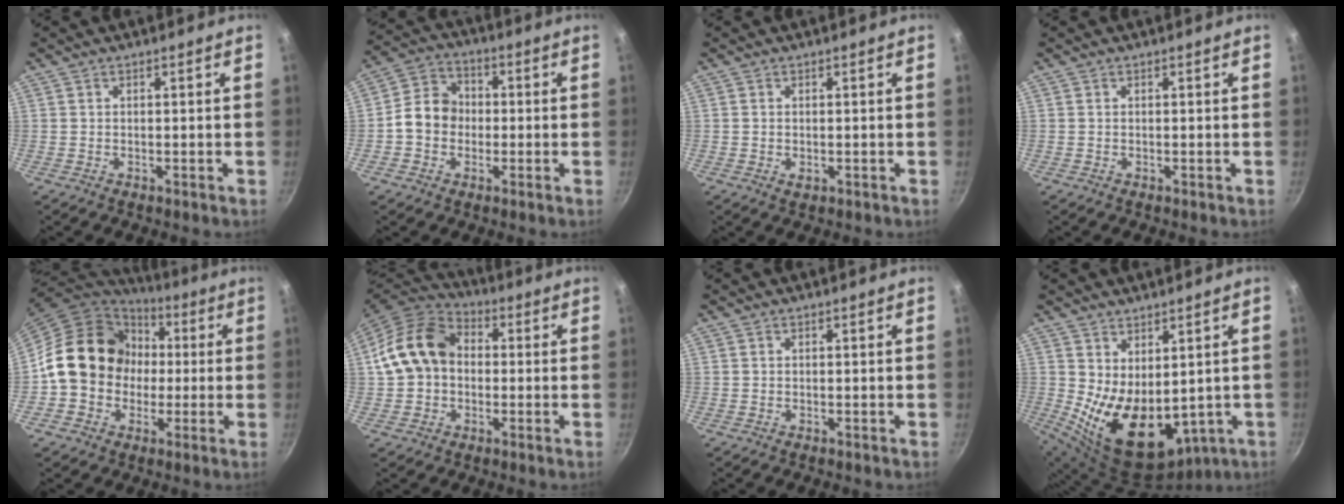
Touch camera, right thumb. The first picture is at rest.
{"total": 8.8, "force": [-0.9, 7.4, 4.6], "torque": [-0.050, 0.024, -0.035]}
{"total": 1.3, "force": [-0.2, 0.9, 1.0], "torque": [-0.015, -0.002, -0.002]}
{"total": 0.0}
{"total": 17.1, "force": [0.5, 14.7, 8.7], "torque": [-0.106, 0.034, 0.000]}
{"total": 14.0, "force": [0.6, 10.9, 8.8], "torque": [-0.134, 0.033, -0.004]}
{"total": 0.0}
{"total": 14.4, "force": [0.7, 9.0, 11.1], "torque": [-0.158, -0.038, 0.045]}